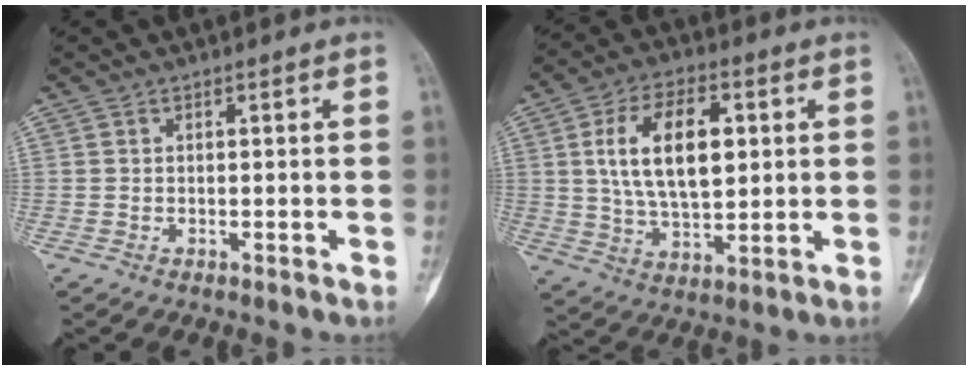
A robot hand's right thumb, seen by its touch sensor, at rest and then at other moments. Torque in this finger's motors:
{"motor_torque": [0.55, 3.37, 0.72, -0.34, 0.51]}